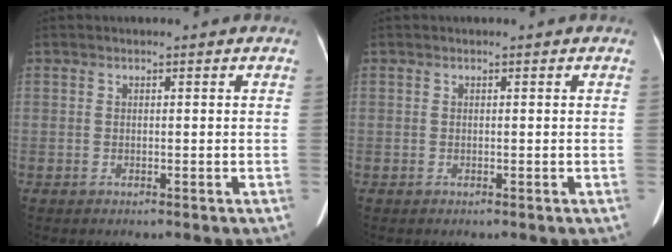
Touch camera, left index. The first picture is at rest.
{"total": 0.0}